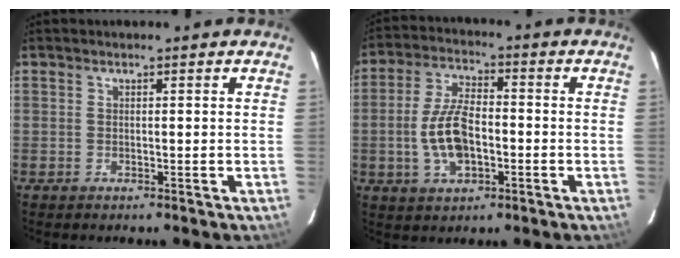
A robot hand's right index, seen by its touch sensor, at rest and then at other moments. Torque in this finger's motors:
{"motor_torque": [0.56, -0.28, 0.27, 0.12]}